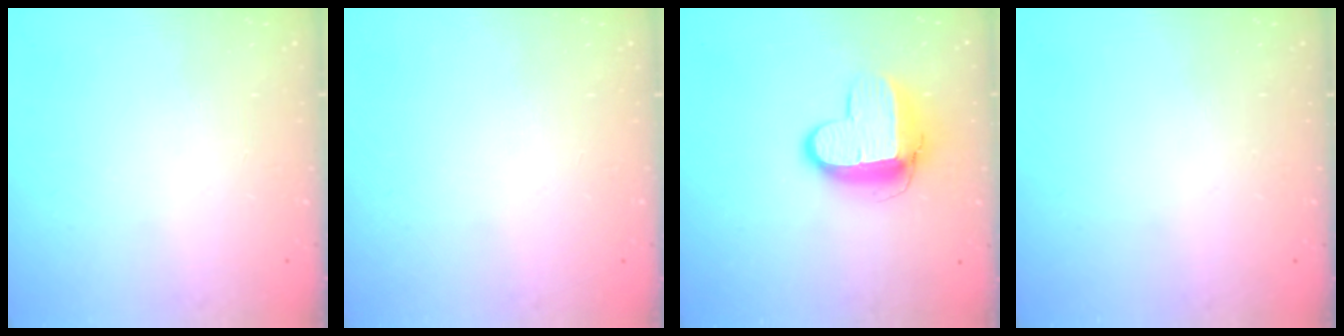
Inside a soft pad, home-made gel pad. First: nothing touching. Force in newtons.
{"total": 0.0}
{"total": 11.4, "press": 11.3, "slide": 0.9}
{"total": 0.0}